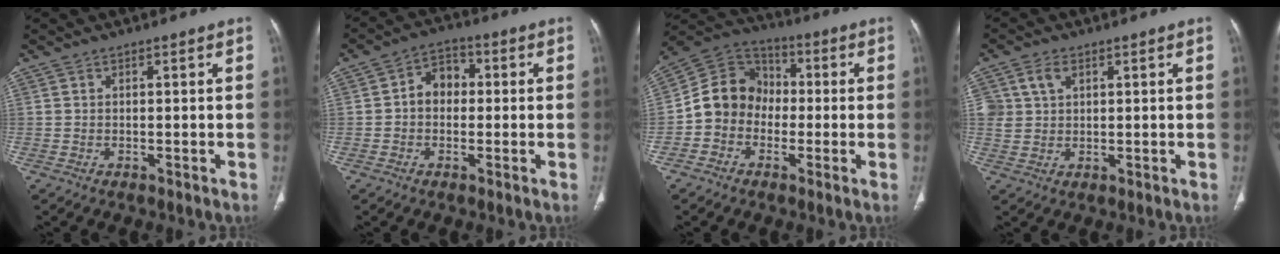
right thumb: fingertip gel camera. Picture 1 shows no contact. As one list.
[{"total": 5.9, "force": [0.0, 4.6, 3.7], "torque": [-0.036, 0.021, -0.012]}, {"total": 10.7, "force": [-1.9, 9.5, 4.7], "torque": [-0.059, 0.039, -0.049]}, {"total": 4.7, "force": [1.9, 3.3, 2.7], "torque": [-0.047, 0.003, 0.044]}]